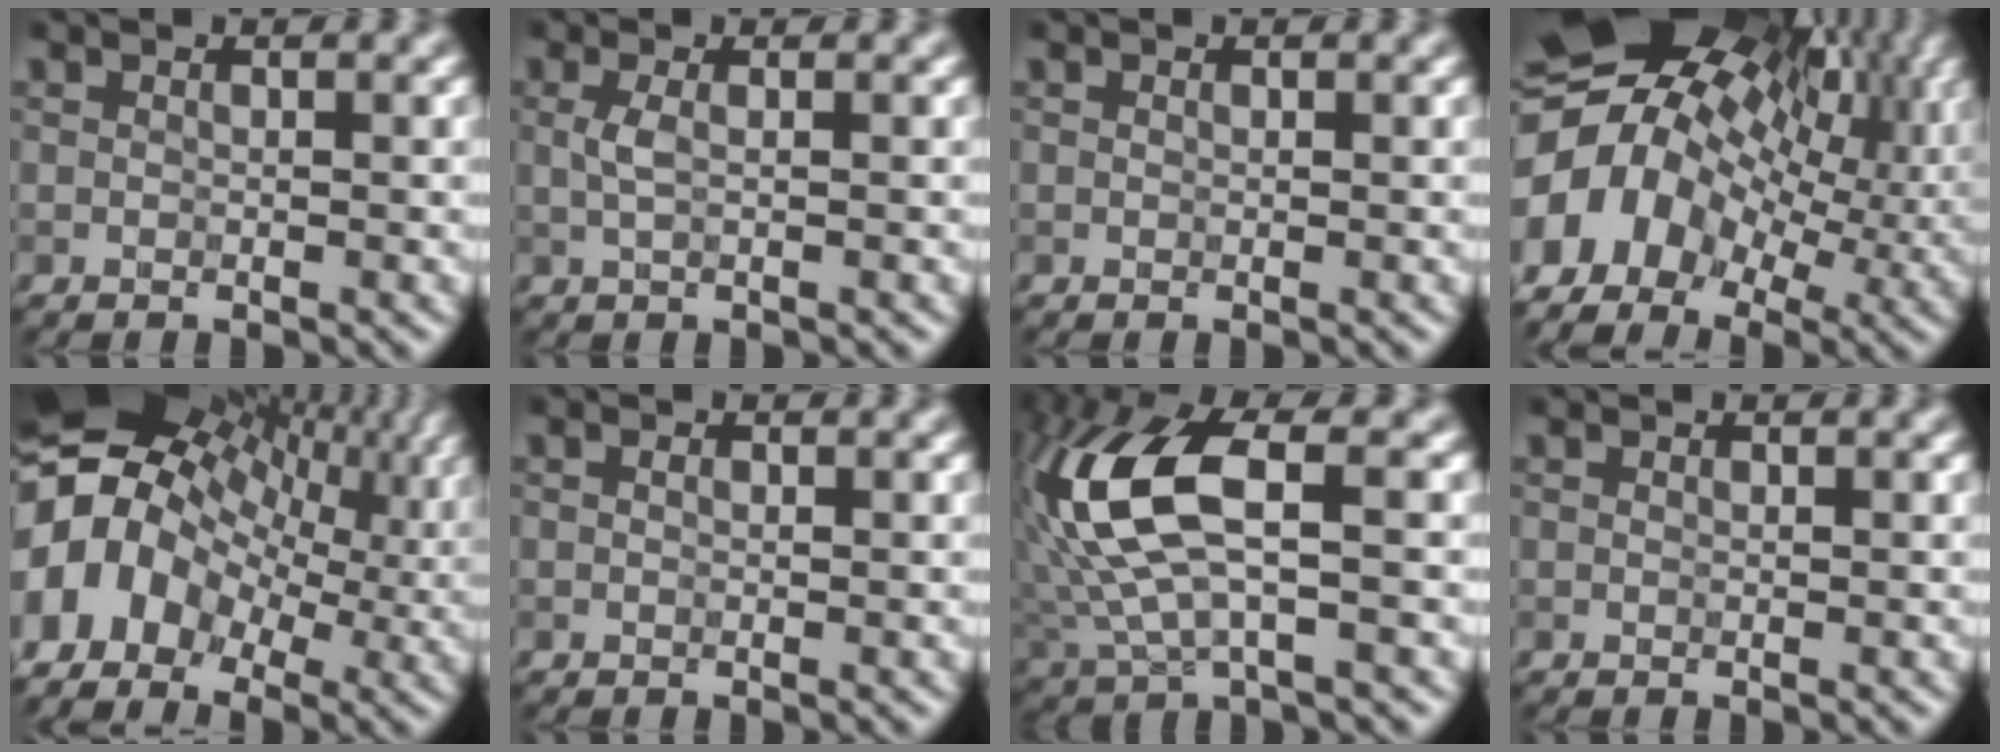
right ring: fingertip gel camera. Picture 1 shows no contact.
{"total": 1.3, "force": [0.1, 0.3, 1.2], "torque": [-0.025, 0.010, 0.004]}
{"total": 0.0}
{"total": 14.8, "force": [-0.2, 10.7, 10.3], "torque": [-0.199, 0.021, -0.007]}
{"total": 15.9, "force": [0.5, 12.6, 9.8], "torque": [-0.184, 0.017, 0.001]}
{"total": 0.0}
{"total": 10.7, "force": [1.5, 4.4, 9.6], "torque": [-0.236, 0.013, 0.032]}
{"total": 0.0}